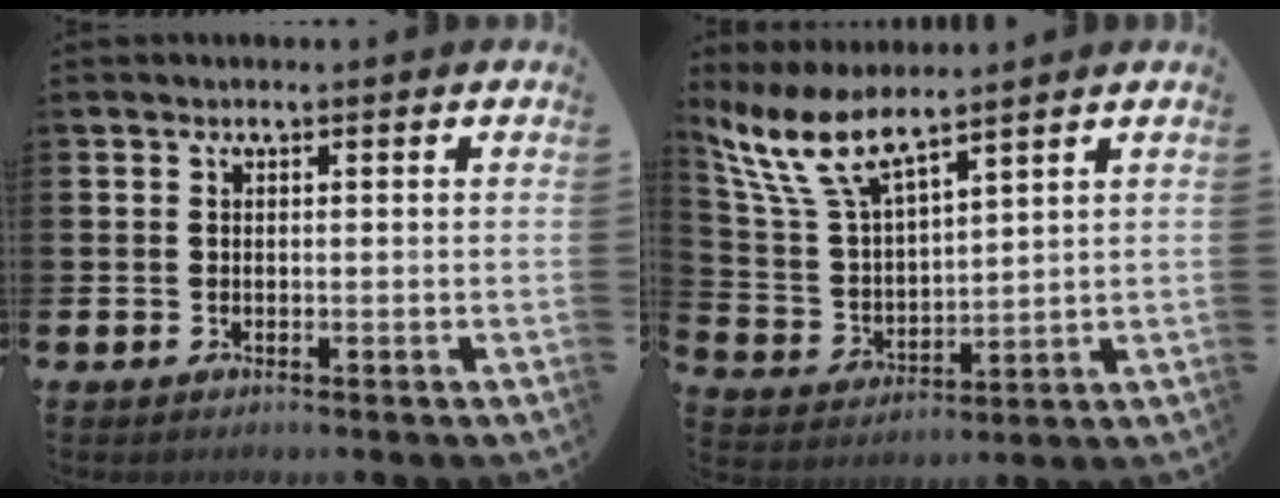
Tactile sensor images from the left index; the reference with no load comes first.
{"total": 8.7, "force": [7.1, 2.3, 4.4], "torque": [-0.116, -0.023, 0.129]}